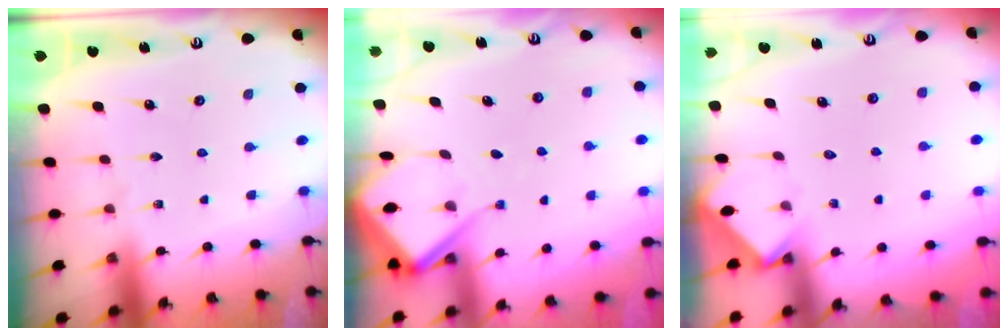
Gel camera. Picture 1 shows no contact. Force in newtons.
{"total": 6.6, "press": 6.6, "slide": 0.6}
{"total": 3.4, "press": 3.4, "slide": 0.4}